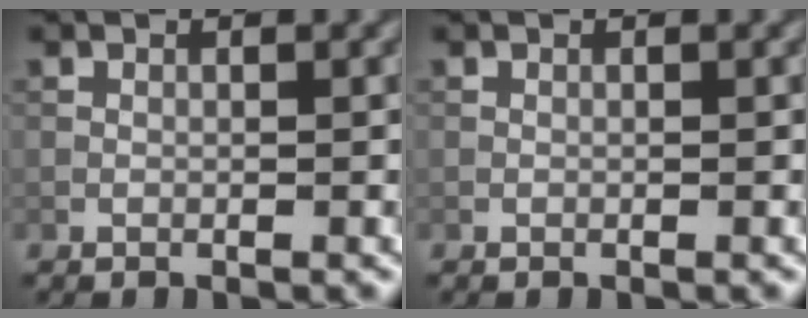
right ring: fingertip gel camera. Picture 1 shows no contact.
{"total": 0.0}